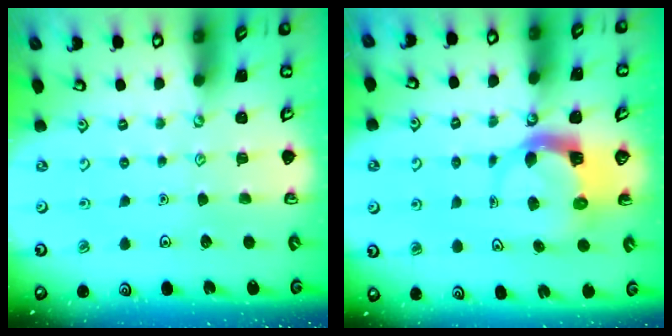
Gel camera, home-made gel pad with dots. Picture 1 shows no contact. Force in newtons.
{"total": 4.8, "press": 4.7, "slide": 0.8}